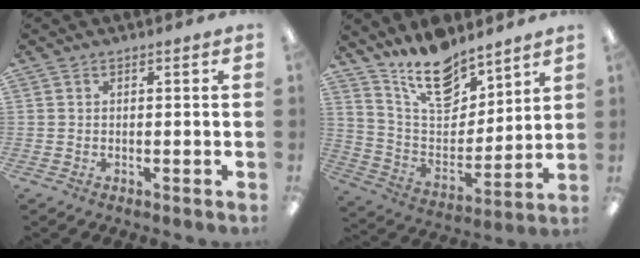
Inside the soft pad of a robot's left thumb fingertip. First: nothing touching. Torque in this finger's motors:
{"motor_torque": [0.31, 0.26, -0.07, -0.43, 0.05]}